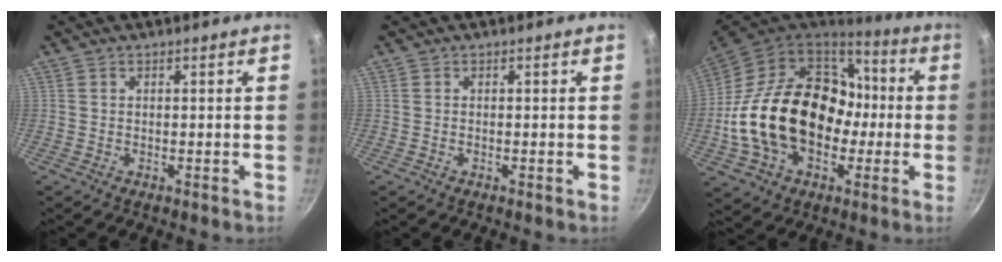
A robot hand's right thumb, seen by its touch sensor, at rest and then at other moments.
{"total": 0.0}
{"total": 27.7, "force": [-2.3, 19.5, 19.5], "torque": [-0.328, 0.056, -0.025]}